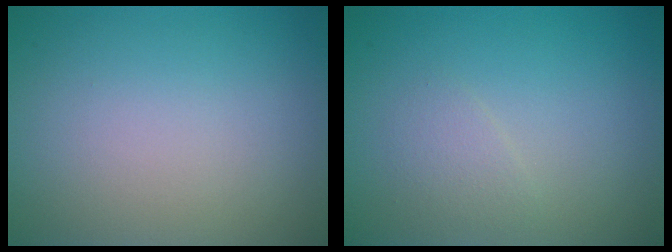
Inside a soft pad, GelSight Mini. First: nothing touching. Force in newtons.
{"total": 1.3, "press": 1.3, "slide": 0.0}